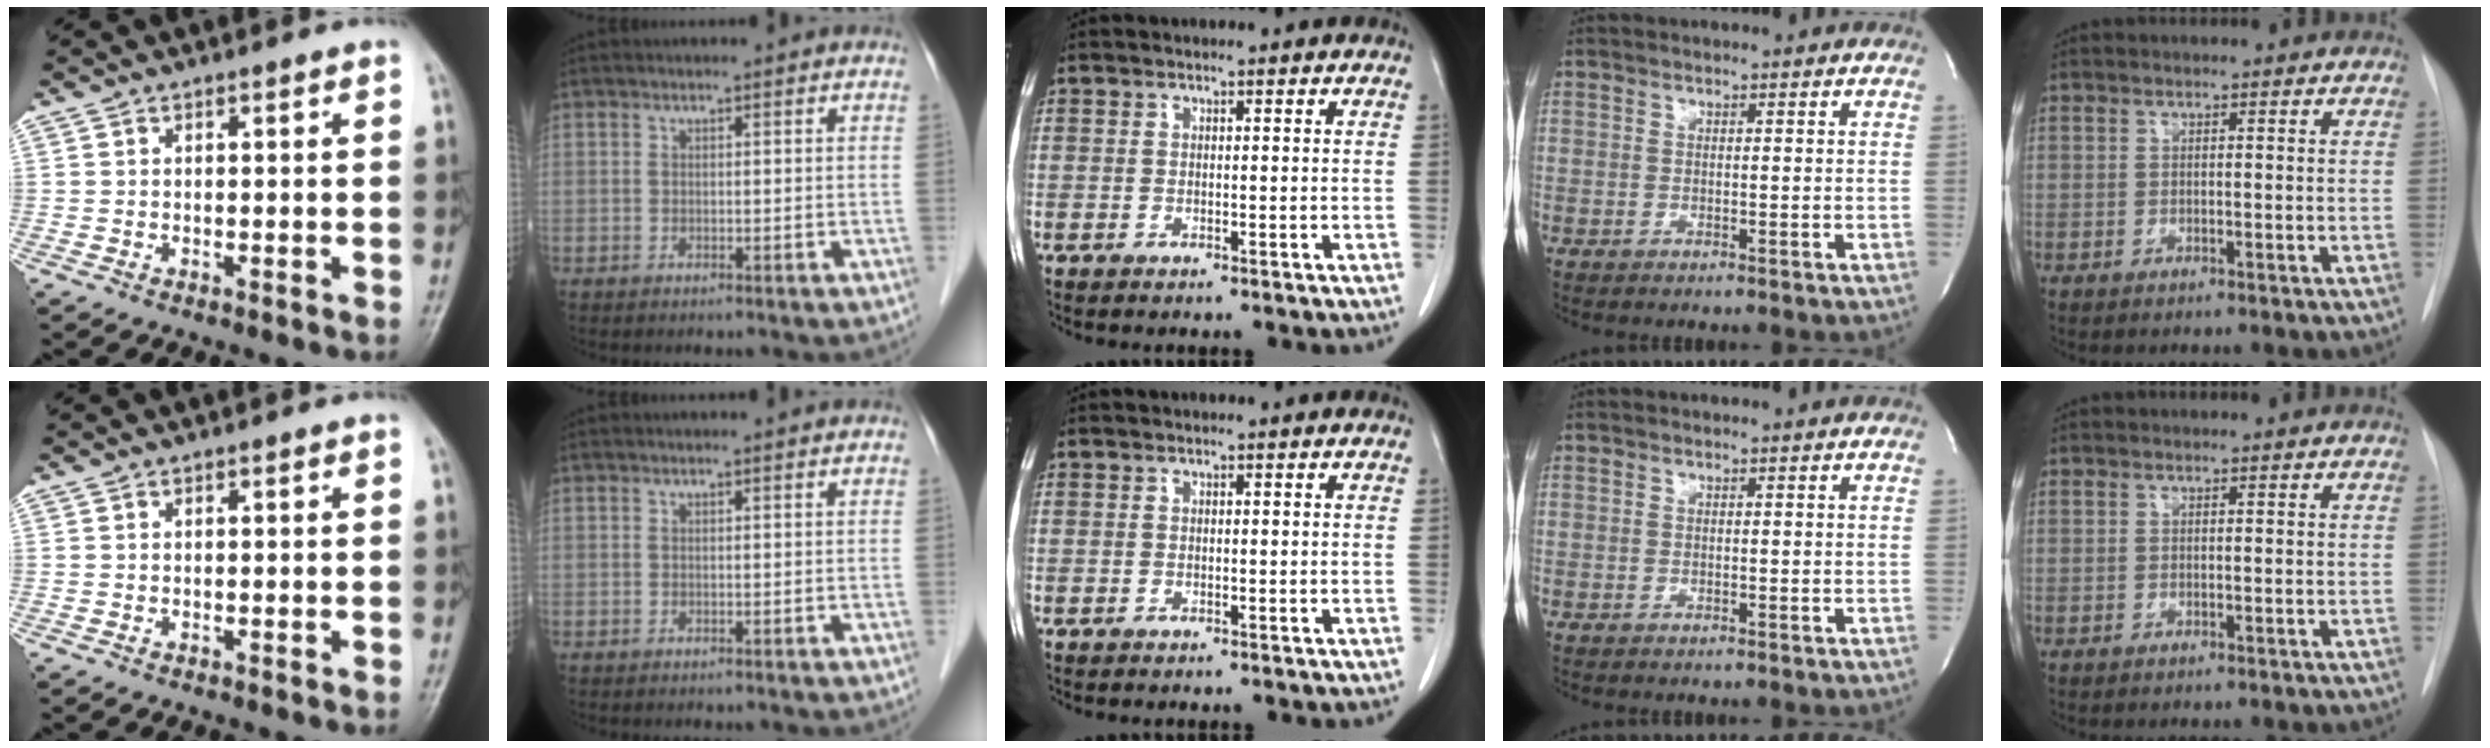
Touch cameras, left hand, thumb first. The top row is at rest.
{}